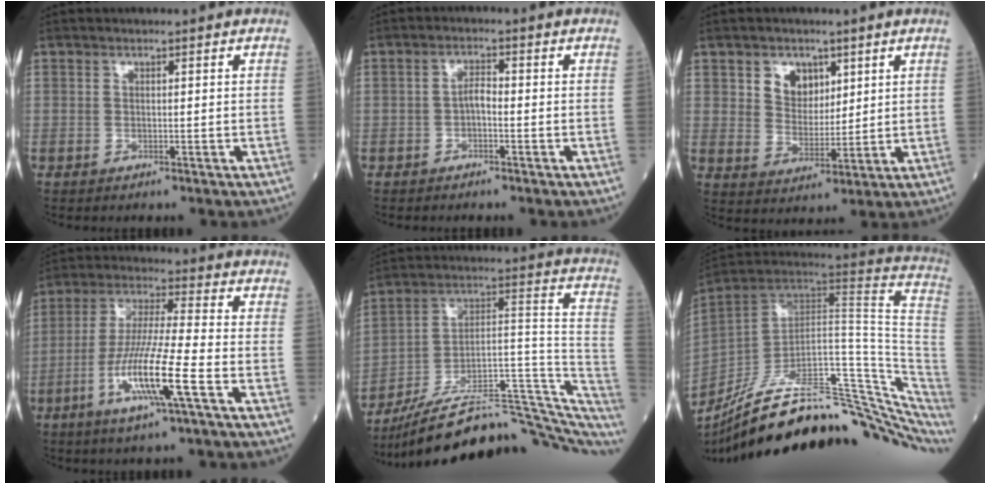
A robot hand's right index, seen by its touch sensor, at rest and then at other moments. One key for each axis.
{"total": 2.1, "fx": -0.7, "fy": 0.8, "fz": 1.9, "tx": -0.029, "ty": 0.005, "tz": -0.014}
{"total": 5.7, "fx": 2.8, "fy": 4.1, "fz": 2.7, "tx": -0.047, "ty": 0.007, "tz": 0.054}
{"total": 12.3, "fx": -4.8, "fy": -0.2, "fz": 11.3, "tx": -0.226, "ty": -0.012, "tz": -0.092}
{"total": 25.8, "fx": -20.5, "fy": 4.6, "fz": 15.0, "tx": -0.158, "ty": 0.038, "tz": -0.306}
{"total": 29.1, "fx": -20.9, "fy": 6.5, "fz": 19.2, "tx": -0.183, "ty": 0.001, "tz": -0.302}